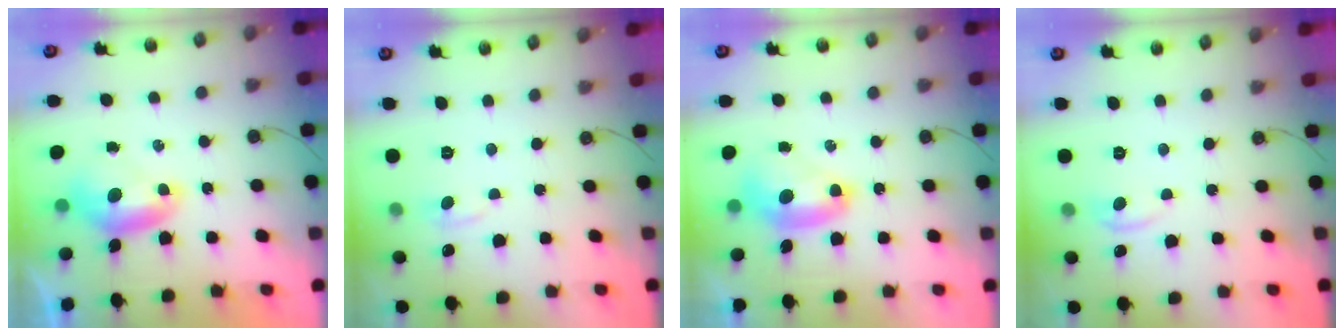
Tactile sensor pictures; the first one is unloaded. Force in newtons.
{"total": 0.9, "press": 0.5, "slide": 0.7}
{"total": 2.6, "press": 2.6, "slide": 0.1}
{"total": 1.6, "press": 1.3, "slide": 0.9}